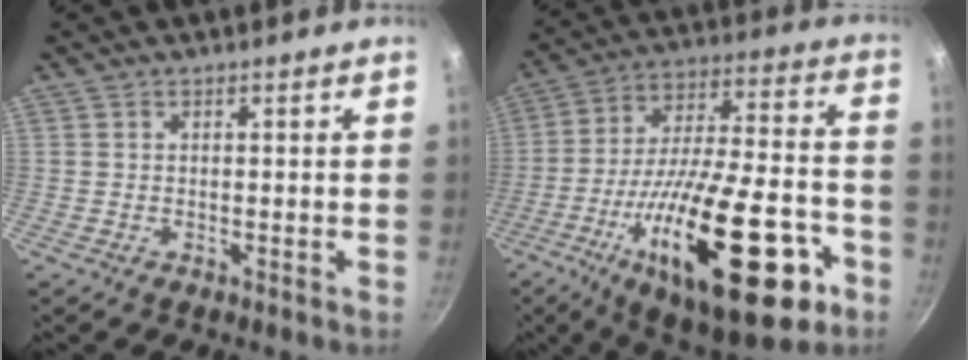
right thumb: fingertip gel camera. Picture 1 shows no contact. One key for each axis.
{"total": 30.9, "fx": -12.4, "fy": 11.6, "fz": 25.8, "tx": -0.380, "ty": 0.045, "tz": -0.187}